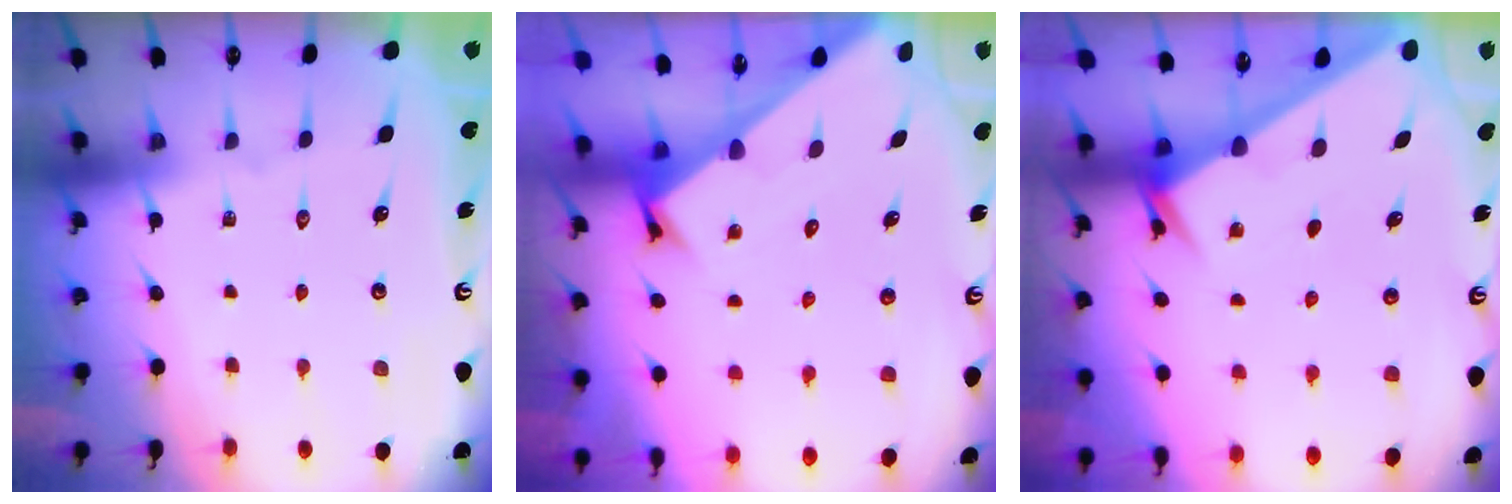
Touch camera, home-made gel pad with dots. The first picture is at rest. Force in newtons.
{"total": 2.6, "press": 2.6, "slide": 0.3}
{"total": 2.1, "press": 2.1, "slide": 0.1}